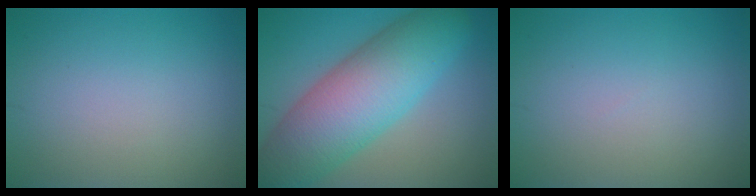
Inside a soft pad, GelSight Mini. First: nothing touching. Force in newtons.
{"total": 10.9, "press": 10.9, "slide": 0.3}
{"total": 0.0}